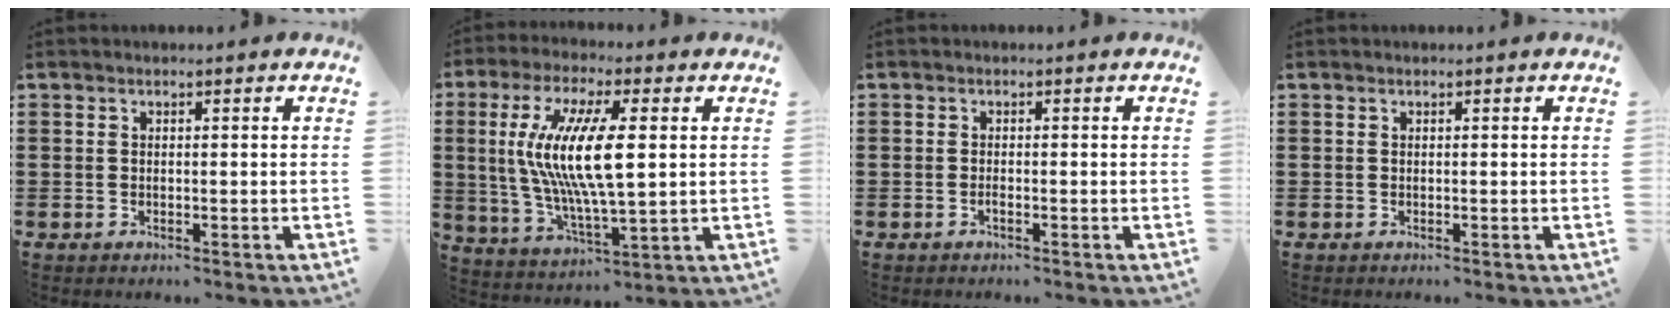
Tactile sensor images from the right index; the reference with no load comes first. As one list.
[{"total": 11.9, "force": [1.7, 3.3, 11.3], "torque": [-0.241, -0.005, 0.023]}, {"total": 0.8, "force": [-0.5, 0.1, 0.6], "torque": [-0.012, -0.004, -0.008]}, {"total": 0.0}]